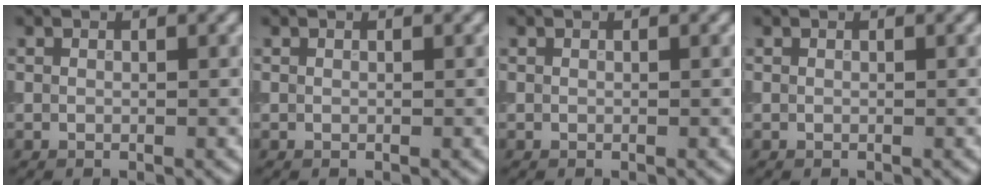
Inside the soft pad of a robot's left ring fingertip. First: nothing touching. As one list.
[{"total": 0.0}, {"total": 0.0}, {"total": 0.0}]